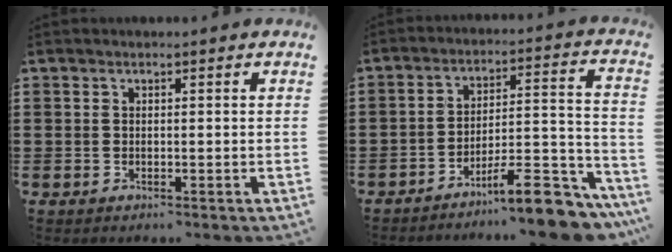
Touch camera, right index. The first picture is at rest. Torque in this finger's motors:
{"motor_torque": [1.10, 1.03, 0.55, 0.10]}